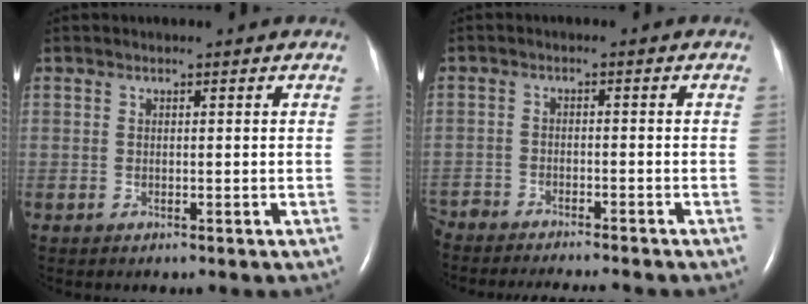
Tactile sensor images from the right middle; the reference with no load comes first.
{"total": 12.2, "force": [-11.2, 1.7, 4.6], "torque": [-0.075, -0.020, -0.164]}